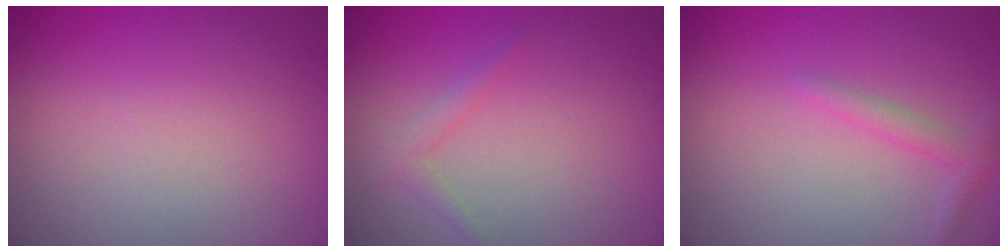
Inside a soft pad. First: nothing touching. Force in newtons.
{"total": 1.3, "press": 1.3, "slide": 0.1}
{"total": 1.4, "press": 1.4, "slide": 0.1}